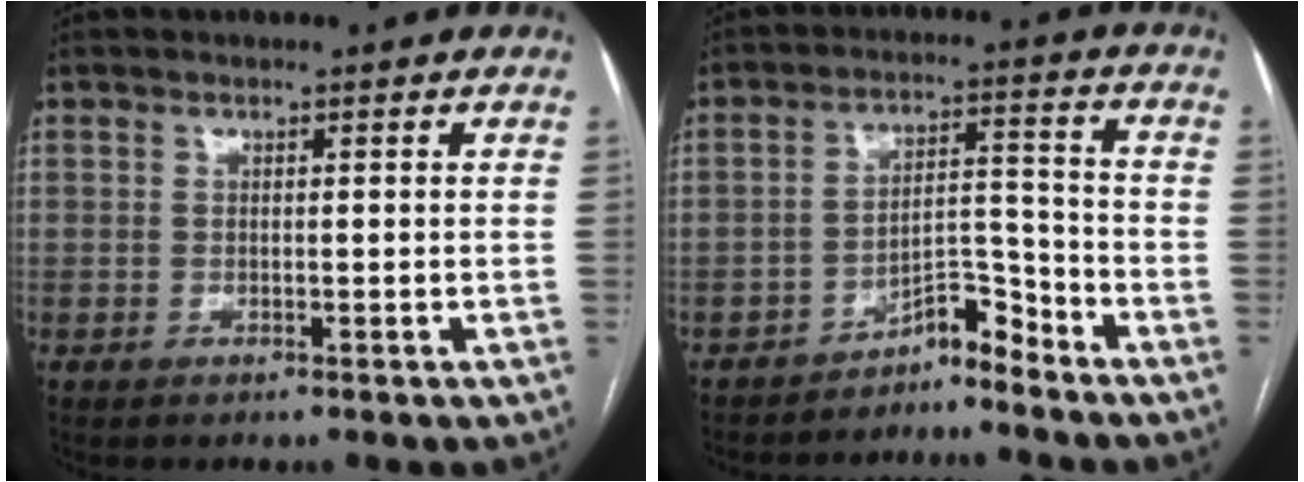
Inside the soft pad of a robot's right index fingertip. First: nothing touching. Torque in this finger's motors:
{"motor_torque": [-0.45, 0.37, -0.43, -0.12]}